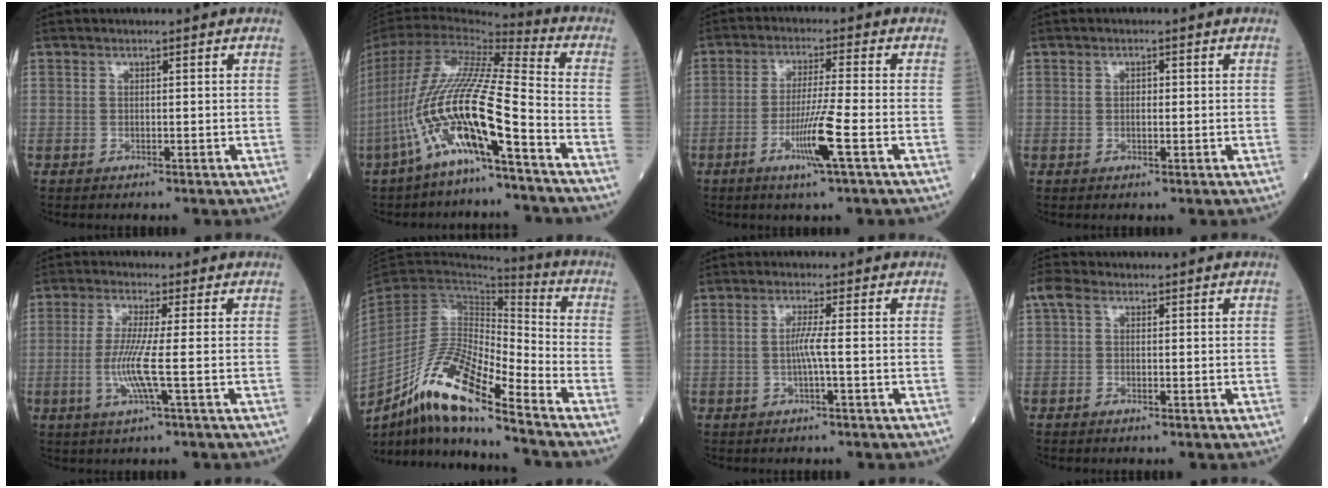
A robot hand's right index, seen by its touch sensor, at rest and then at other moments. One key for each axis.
{"total": 19.2, "fx": -8.8, "fy": 1.5, "fz": 17.0, "tx": -0.368, "ty": -0.013, "tz": -0.166}
{"total": 7.1, "fx": -2.8, "fy": -1.1, "fz": 6.4, "tx": -0.125, "ty": -0.013, "tz": -0.053}
{"total": 1.0, "fx": 0.2, "fy": 0.5, "fz": 0.9, "tx": -0.017, "ty": 0.003, "tz": 0.004}
{"total": 5.9, "fx": -1.1, "fy": -0.7, "fz": 5.7, "tx": -0.123, "ty": -0.012, "tz": -0.025}
{"total": 16.1, "fx": -11.5, "fy": 1.8, "fz": 11.1, "tx": -0.210, "ty": -0.006, "tz": -0.210}
{"total": 2.5, "fx": -0.4, "fy": -0.7, "fz": 2.3, "tx": -0.048, "ty": 0.000, "tz": -0.007}
{"total": 2.1, "fx": 0.6, "fy": 1.3, "fz": 1.7, "tx": -0.039, "ty": 0.010, "tz": 0.009}